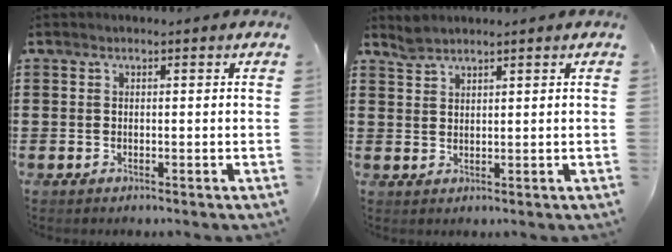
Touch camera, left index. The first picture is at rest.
{"total": 2.0, "force": [1.9, 0.3, 0.4], "torque": [-0.012, -0.001, 0.038]}